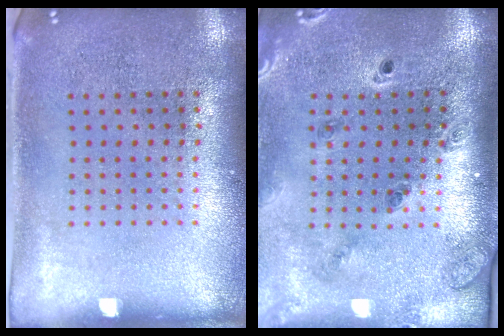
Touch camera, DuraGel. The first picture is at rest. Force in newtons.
{"total": 1.4, "press": 1.4, "slide": 0.3}